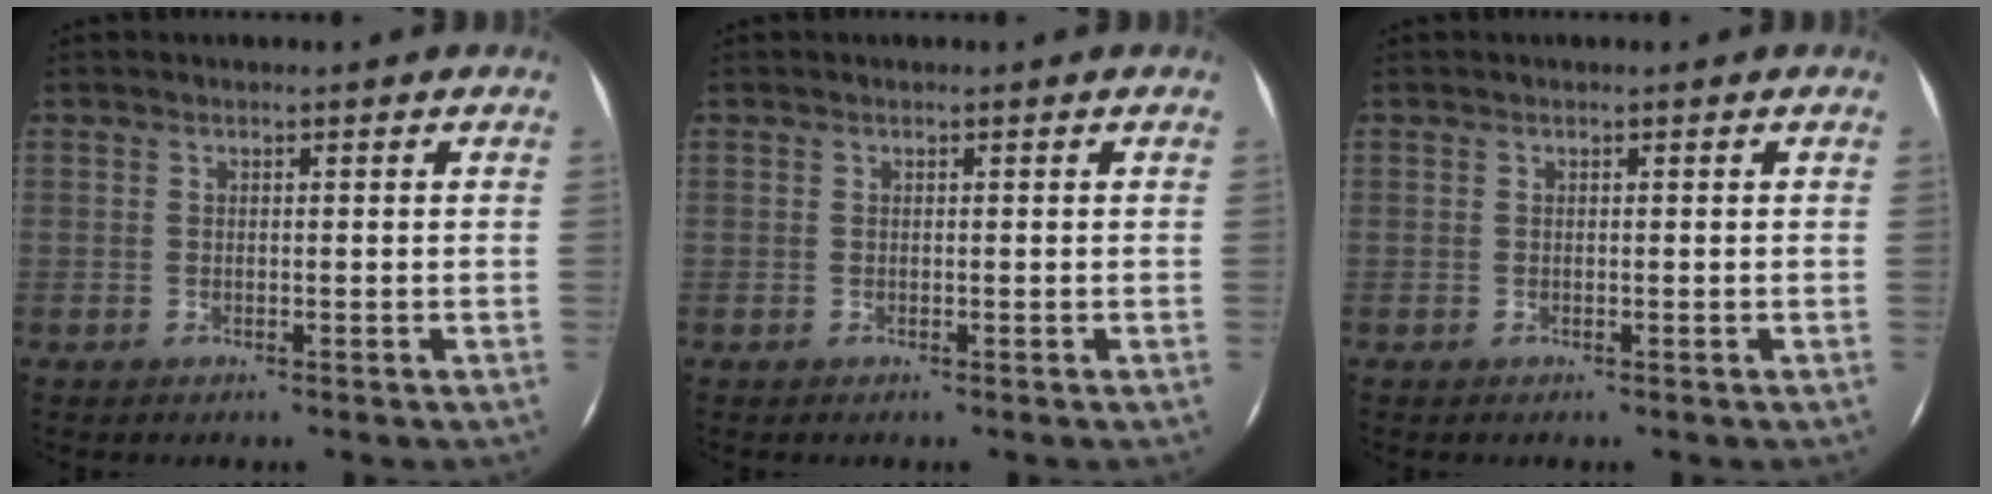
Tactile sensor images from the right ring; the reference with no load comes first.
{"total": 0.0}
{"total": 0.0}